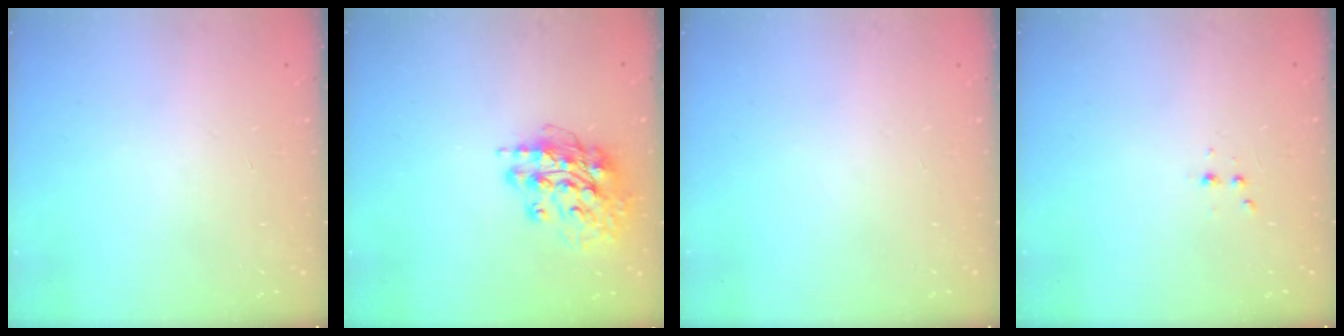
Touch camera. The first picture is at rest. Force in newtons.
{"total": 15.0, "press": 14.9, "slide": 1.6}
{"total": 0.0}
{"total": 2.9, "press": 2.7, "slide": 1.0}